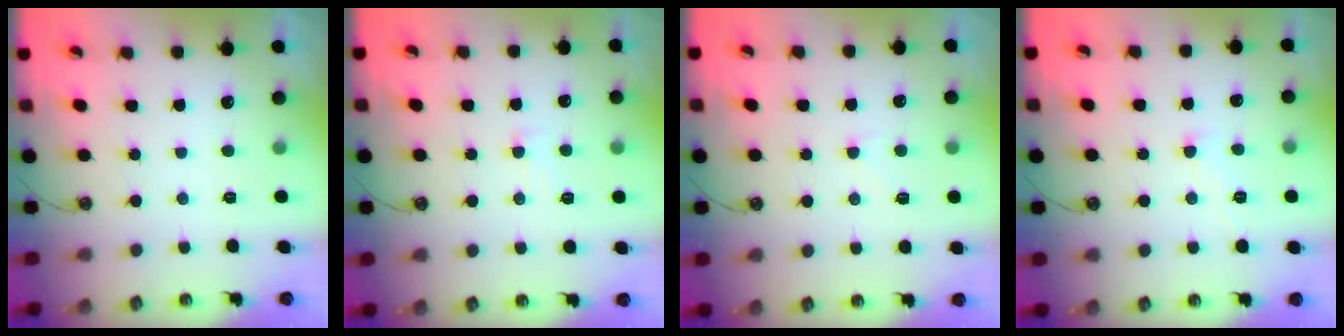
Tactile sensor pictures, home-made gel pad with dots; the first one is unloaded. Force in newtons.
{"total": 0.8, "press": 0.7, "slide": 0.5}
{"total": 1.3, "press": 1.2, "slide": 0.5}
{"total": 1.3, "press": 1.1, "slide": 0.6}